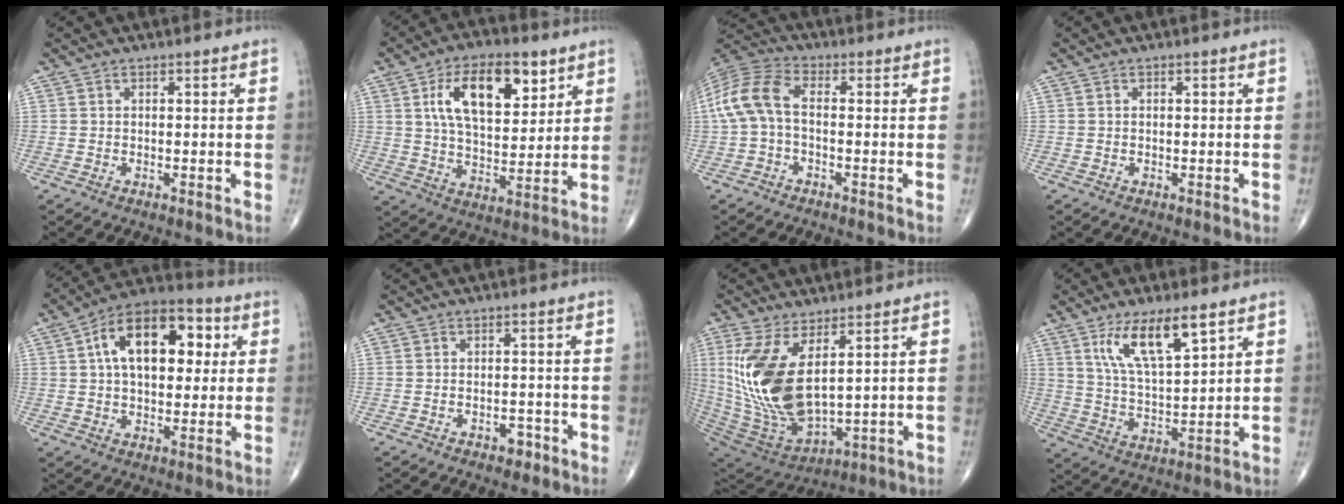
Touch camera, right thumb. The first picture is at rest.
{"total": 15.8, "force": [6.5, 7.9, 12.1], "torque": [-0.172, -0.021, 0.115]}
{"total": 9.5, "force": [-0.6, 5.2, 7.9], "torque": [-0.177, 0.030, -0.021]}
{"total": 0.0}
{"total": 17.5, "force": [4.2, 10.0, 13.8], "torque": [-0.186, 0.021, 0.059]}
{"total": 2.5, "force": [-1.5, 1.5, 1.3], "torque": [-0.010, 0.010, -0.017]}
{"total": 17.8, "force": [4.6, 8.3, 15.1], "torque": [-0.315, -0.037, 0.109]}
{"total": 11.9, "force": [6.5, 3.6, 9.3], "torque": [-0.163, -0.033, 0.130]}